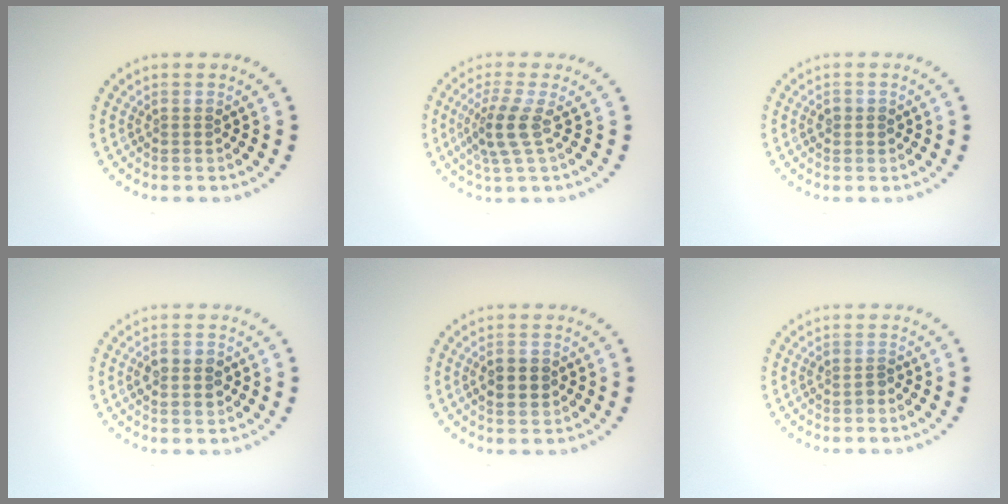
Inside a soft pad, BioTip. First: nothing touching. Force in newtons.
{"total": 3.0, "press": 2.3, "slide": 1.8}
{"total": 1.1, "press": 1.0, "slide": 0.4}
{"total": 2.8, "press": 2.8, "slide": 0.0}
{"total": 2.9, "press": 2.9, "slide": 0.2}
{"total": 0.9, "press": 0.8, "slide": 0.3}